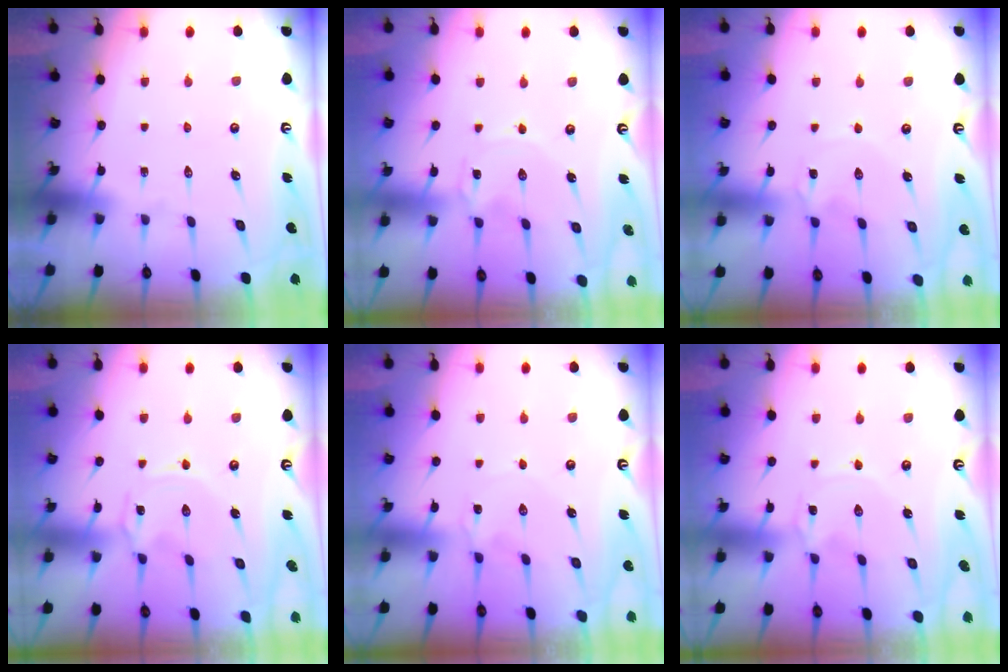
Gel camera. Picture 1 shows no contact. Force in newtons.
{"total": 0.0}
{"total": 0.7, "press": 0.6, "slide": 0.3}
{"total": 0.9, "press": 0.8, "slide": 0.2}
{"total": 0.9, "press": 0.8, "slide": 0.2}
{"total": 0.0}